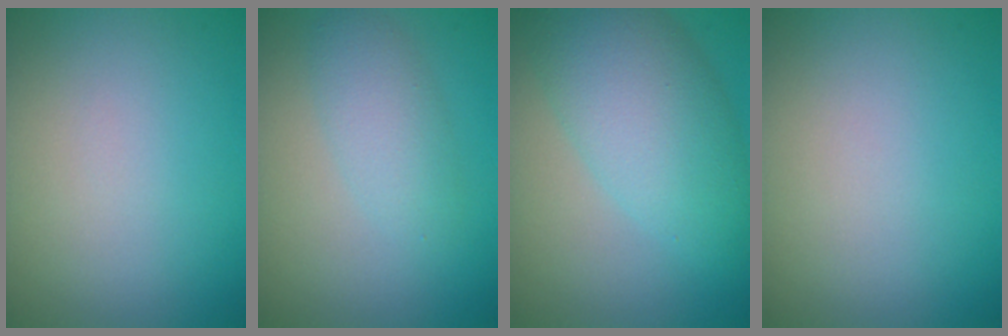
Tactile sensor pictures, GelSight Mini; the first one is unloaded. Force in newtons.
{"total": 2.7, "press": 2.7, "slide": 0.1}
{"total": 7.2, "press": 7.2, "slide": 0.2}
{"total": 0.0}